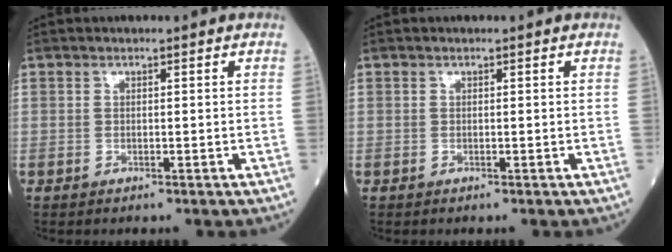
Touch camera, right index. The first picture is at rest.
{"total": 0.0}